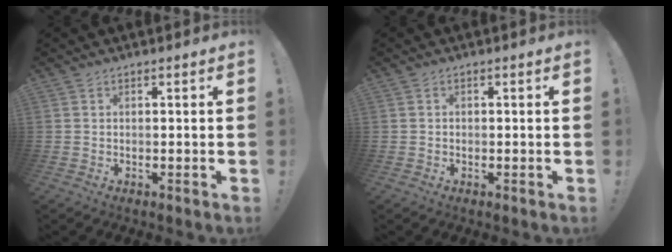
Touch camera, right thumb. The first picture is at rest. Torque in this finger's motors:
{"motor_torque": [-0.18, -0.23, -0.01, 0.06, 0.10]}